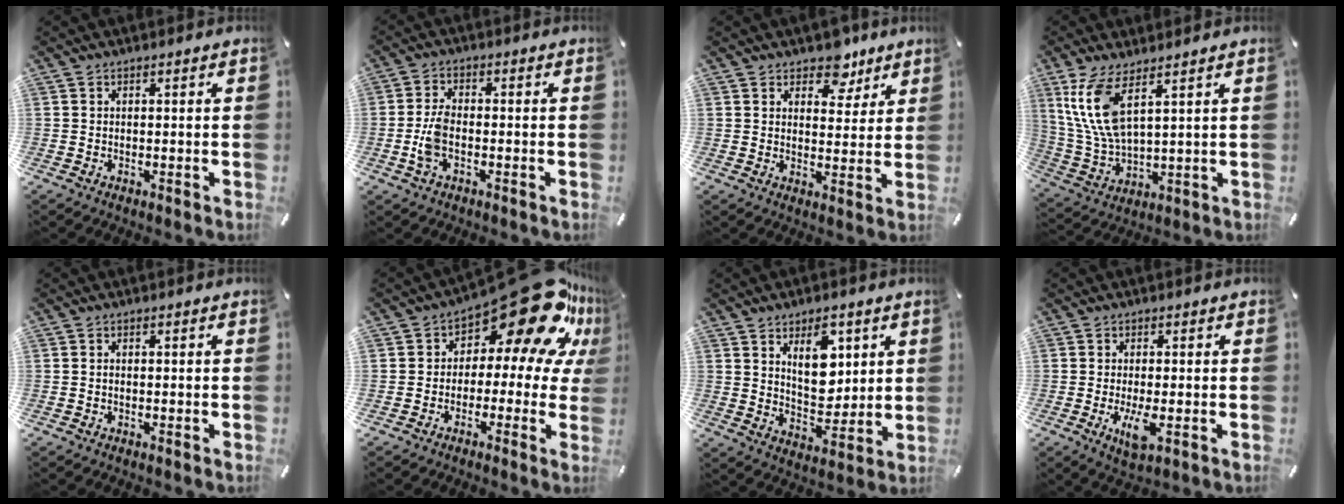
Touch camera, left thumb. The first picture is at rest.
{"total": 5.7, "force": [-1.5, 3.0, 4.6], "torque": [-0.104, 0.003, -0.030]}
{"total": 8.1, "force": [5.9, 5.0, 2.4], "torque": [-0.008, -0.042, 0.098]}
{"total": 11.3, "force": [5.7, 4.2, 8.8], "torque": [-0.212, -0.030, 0.103]}
{"total": 0.0}
{"total": 19.7, "force": [10.6, 8.9, 14.0], "torque": [-0.193, -0.078, 0.176]}
{"total": 10.5, "force": [4.9, 6.8, 6.3], "torque": [-0.077, -0.024, 0.083]}
{"total": 5.8, "force": [-1.2, 2.1, 5.3], "torque": [-0.097, -0.020, -0.024]}